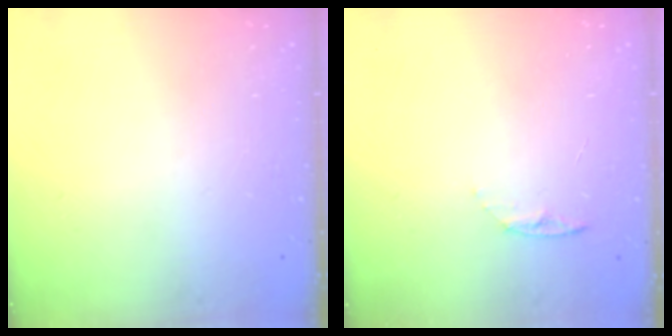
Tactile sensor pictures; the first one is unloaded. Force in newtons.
{"total": 4.9, "press": 4.9, "slide": 0.6}